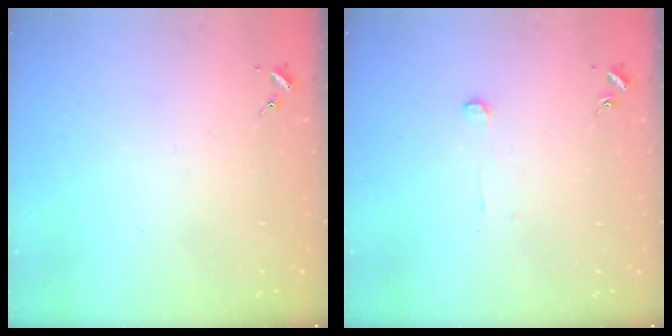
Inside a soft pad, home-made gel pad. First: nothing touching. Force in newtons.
{"total": 3.2, "press": 3.2, "slide": 0.1}